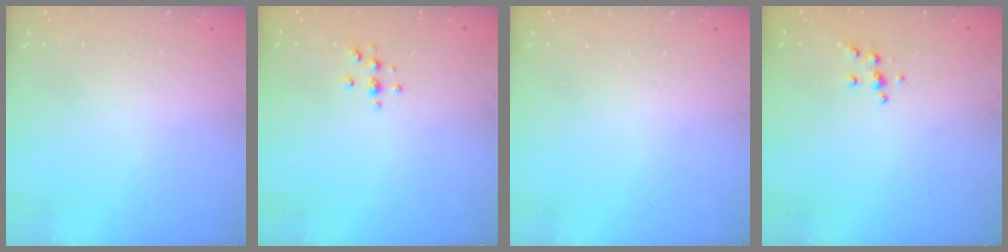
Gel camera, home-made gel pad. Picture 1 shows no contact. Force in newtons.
{"total": 2.9, "press": 2.9, "slide": 0.4}
{"total": 0.0}
{"total": 5.2, "press": 5.2, "slide": 0.6}